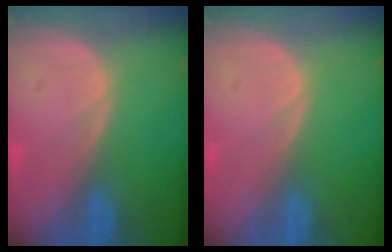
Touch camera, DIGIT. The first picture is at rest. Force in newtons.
{"total": 0.0}